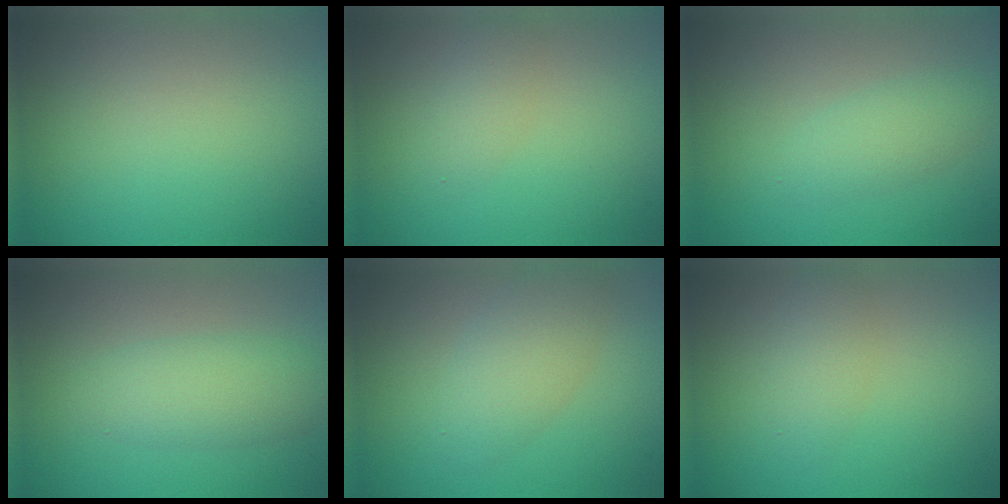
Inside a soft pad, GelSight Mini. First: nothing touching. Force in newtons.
{"total": 1.6, "press": 1.6, "slide": 0.1}
{"total": 2.2, "press": 2.2, "slide": 0.1}
{"total": 3.4, "press": 3.4, "slide": 0.0}
{"total": 3.4, "press": 3.4, "slide": 0.0}
{"total": 2.0, "press": 2.0, "slide": 0.1}